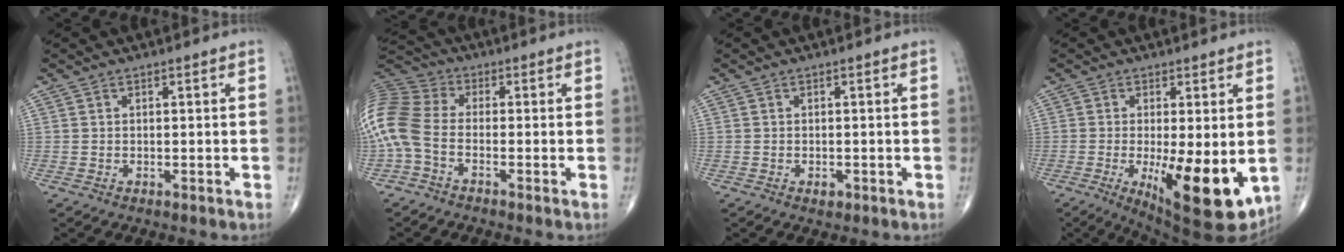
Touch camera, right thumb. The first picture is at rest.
{"total": 12.4, "force": [-2.7, 7.7, 9.3], "torque": [-0.216, 0.032, -0.066]}
{"total": 1.1, "force": [-0.5, 0.7, 0.6], "torque": [-0.004, 0.001, -0.007]}
{"total": 14.7, "force": [-3.0, 4.7, 13.6], "torque": [-0.197, -0.031, -0.029]}